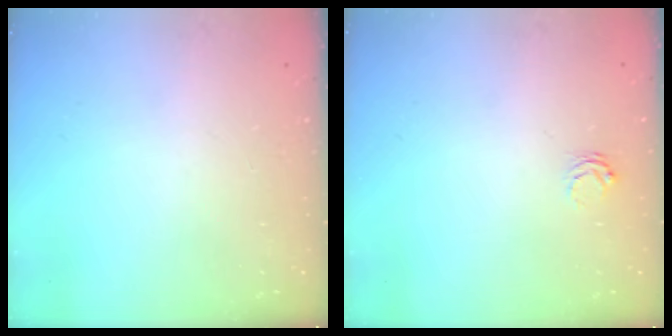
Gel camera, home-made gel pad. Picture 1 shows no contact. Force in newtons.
{"total": 2.5, "press": 2.5, "slide": 0.2}